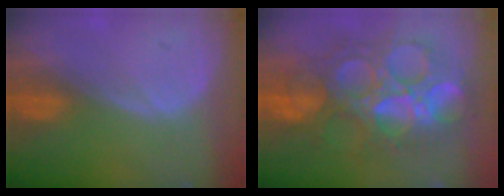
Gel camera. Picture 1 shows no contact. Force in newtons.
{"total": 13.0, "press": 13.0, "slide": 1.5}